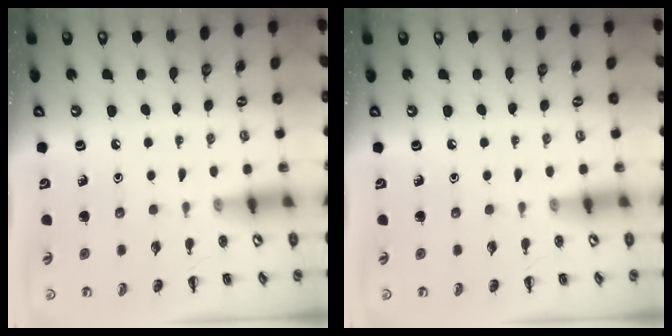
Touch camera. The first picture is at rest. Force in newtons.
{"total": 0.0}